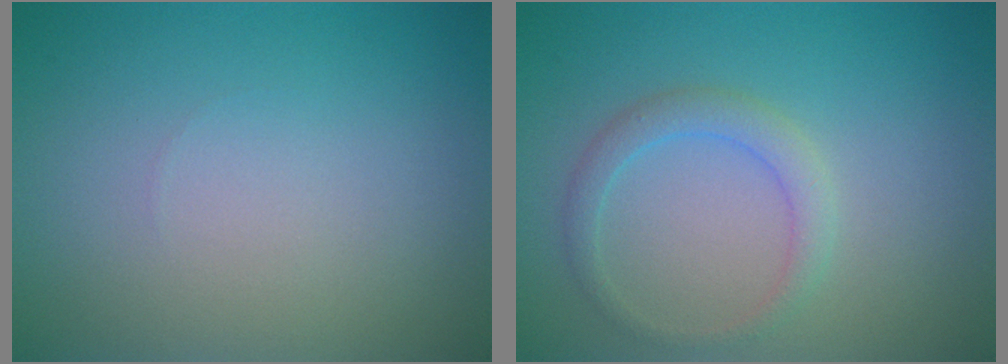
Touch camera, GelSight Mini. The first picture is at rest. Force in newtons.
{"total": 2.0, "press": 2.0, "slide": 0.1}